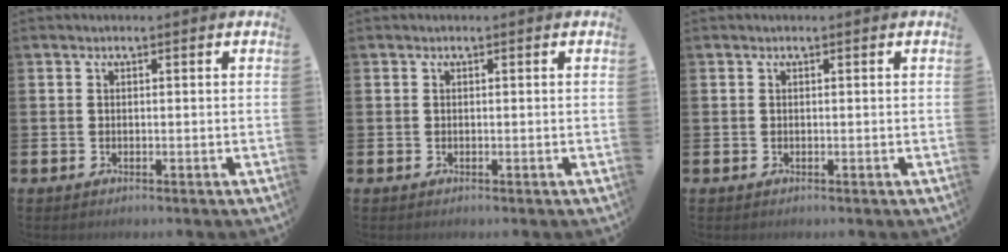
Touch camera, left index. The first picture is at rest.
{"total": 0.0}
{"total": 0.0}